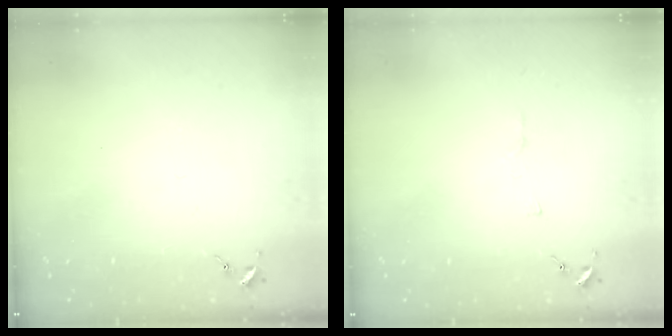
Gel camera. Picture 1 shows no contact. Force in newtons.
{"total": 3.6, "press": 3.6, "slide": 0.4}